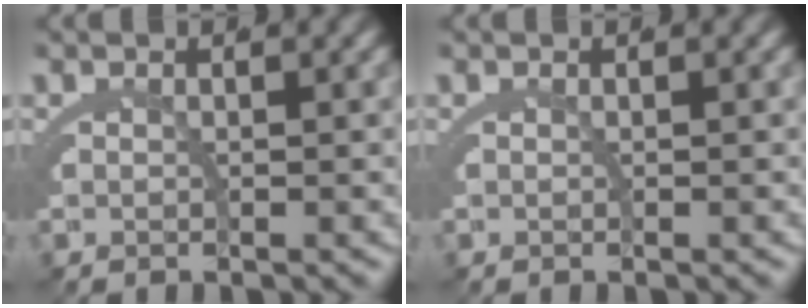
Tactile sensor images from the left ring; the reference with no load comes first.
{"total": 0.0}